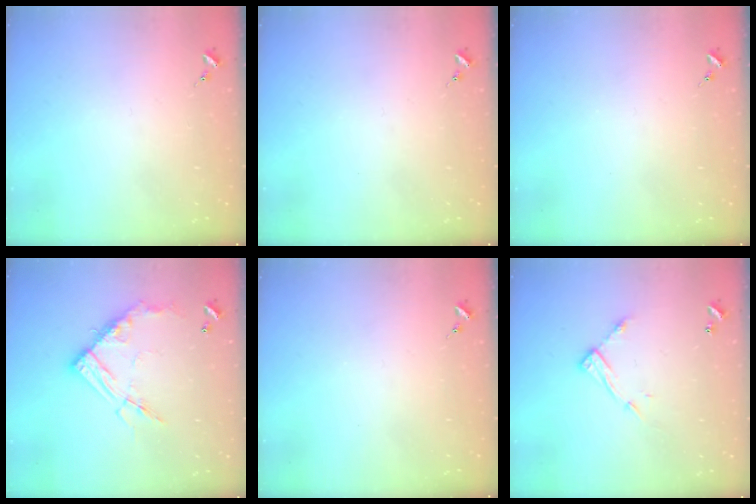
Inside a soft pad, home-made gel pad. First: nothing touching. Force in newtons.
{"total": 0.0}
{"total": 0.0}
{"total": 16.0, "press": 15.9, "slide": 1.5}
{"total": 0.0}
{"total": 10.0, "press": 9.9, "slide": 0.5}